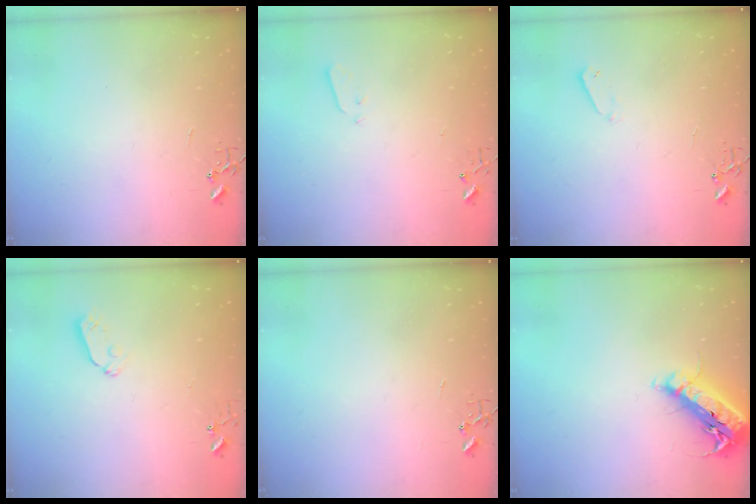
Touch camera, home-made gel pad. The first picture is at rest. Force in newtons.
{"total": 2.9, "press": 2.8, "slide": 0.7}
{"total": 3.5, "press": 3.4, "slide": 0.8}
{"total": 3.6, "press": 3.5, "slide": 0.5}
{"total": 0.0}
{"total": 19.9, "press": 19.5, "slide": 3.7}